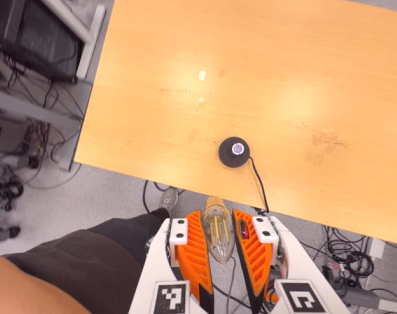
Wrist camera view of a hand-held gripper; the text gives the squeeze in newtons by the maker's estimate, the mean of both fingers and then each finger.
{"total": 14.0, "left": 15.8, "right": 12.2}